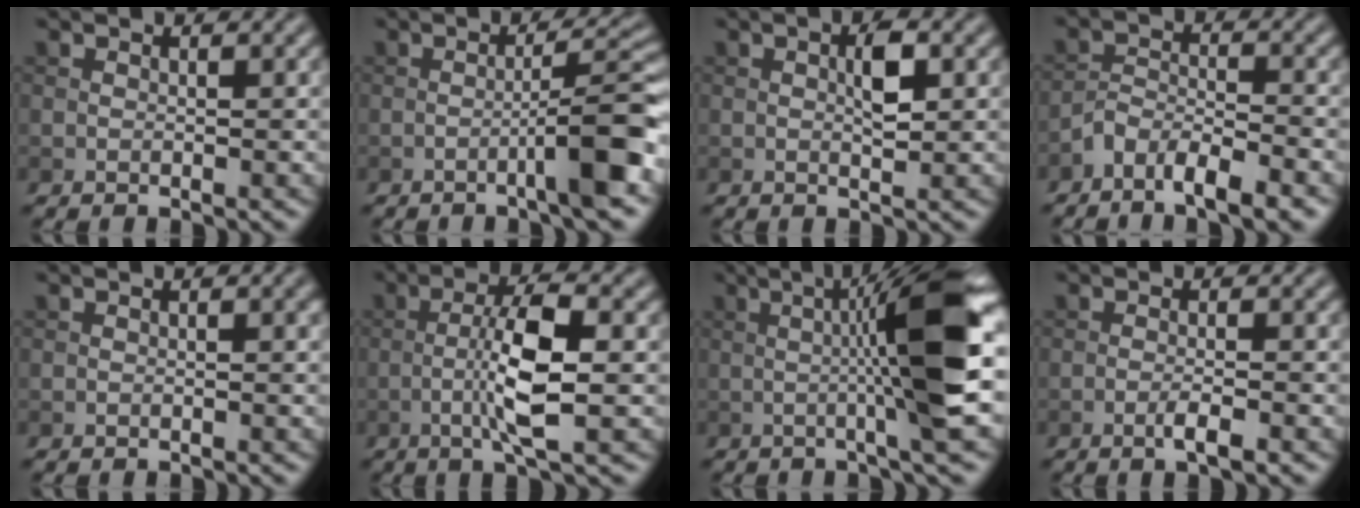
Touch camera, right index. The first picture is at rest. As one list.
[{"total": 5.7, "force": [-2.3, 0.5, 5.2], "torque": [-0.074, 0.021, -0.043]}, {"total": 2.5, "force": [0.4, 0.7, 2.4], "torque": [-0.045, 0.003, 0.006]}, {"total": 4.6, "force": [-3.4, 1.4, 2.8], "torque": [-0.048, 0.000, -0.062]}, {"total": 0.6, "force": [-0.1, 0.1, 0.6], "torque": [-0.009, 0.000, -0.001]}, {"total": 6.0, "force": [-1.2, 1.1, 5.8], "torque": [-0.110, 0.011, -0.026]}, {"total": 9.9, "force": [0.3, 1.0, 9.9], "torque": [-0.133, 0.018, 0.003]}, {"total": 2.1, "force": [-1.0, 0.3, 1.9], "torque": [-0.030, 0.004, -0.021]}]